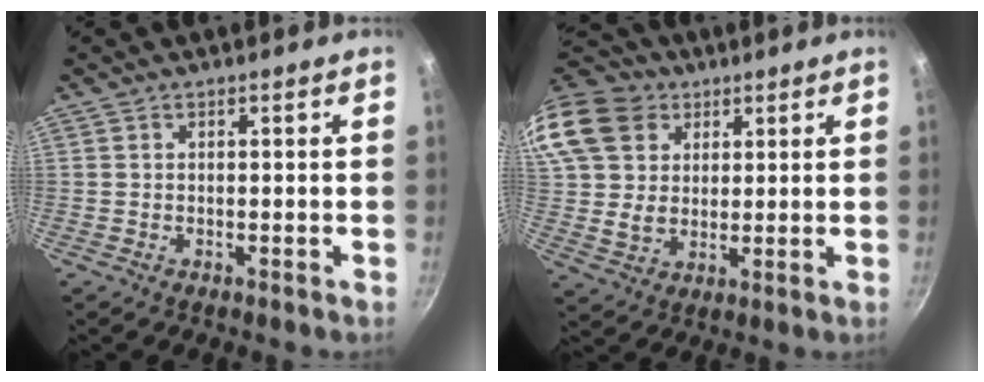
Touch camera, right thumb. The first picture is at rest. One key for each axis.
{"total": 19.9, "fx": 9.2, "fy": 15.1, "fz": 9.2, "tx": -0.203, "ty": 0.010, "tz": 0.173}